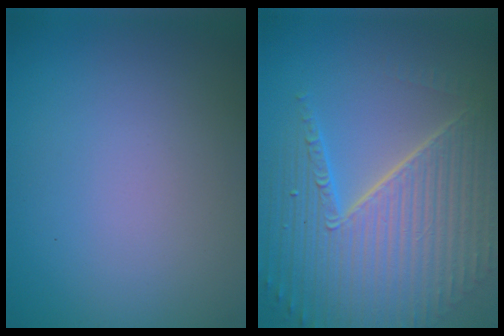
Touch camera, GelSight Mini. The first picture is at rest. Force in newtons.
{"total": 9.5, "press": 6.0, "slide": 7.4}